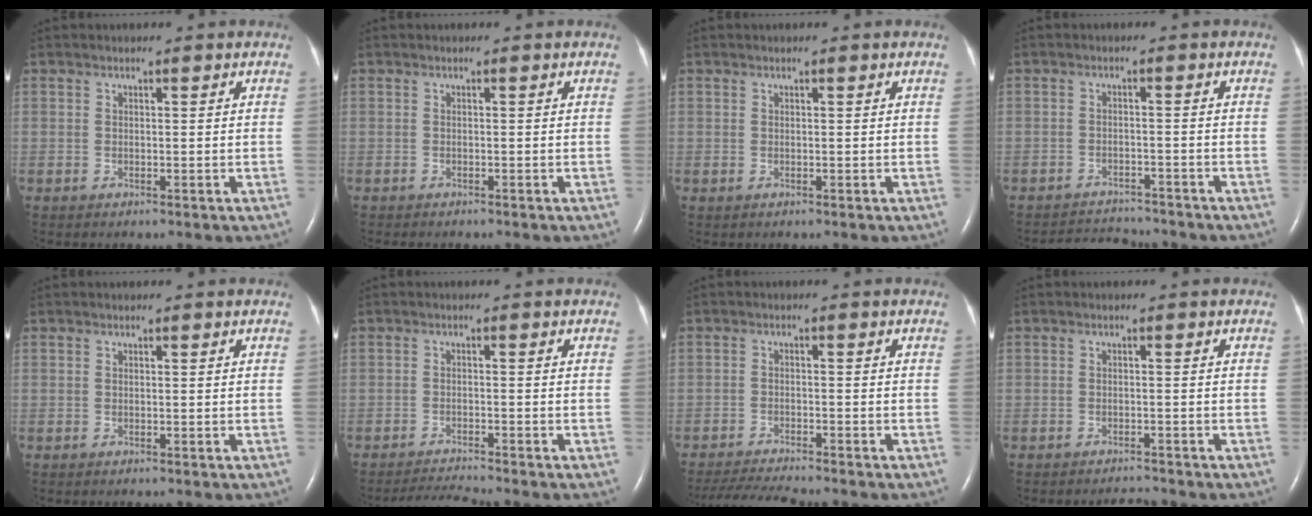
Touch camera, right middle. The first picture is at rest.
{"total": 2.2, "force": [-1.9, 0.6, 0.9], "torque": [-0.017, -0.005, -0.020]}
{"total": 0.0}
{"total": 5.4, "force": [-5.4, 0.6, -0.1], "torque": [-0.005, 0.000, -0.085]}
{"total": 0.0}
{"total": 3.6, "force": [-3.3, -1.4, 0.2], "torque": [-0.017, -0.021, -0.059]}
{"total": 7.3, "force": [-6.9, -0.4, 2.5], "torque": [-0.046, -0.019, -0.115]}
{"total": 1.7, "force": [-1.6, -0.3, -0.2], "torque": [-0.002, -0.011, -0.023]}